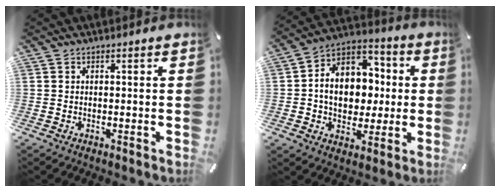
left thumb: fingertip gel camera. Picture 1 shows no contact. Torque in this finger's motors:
{"motor_torque": [2.08, 2.87, 0.84, 0.35, 0.20]}